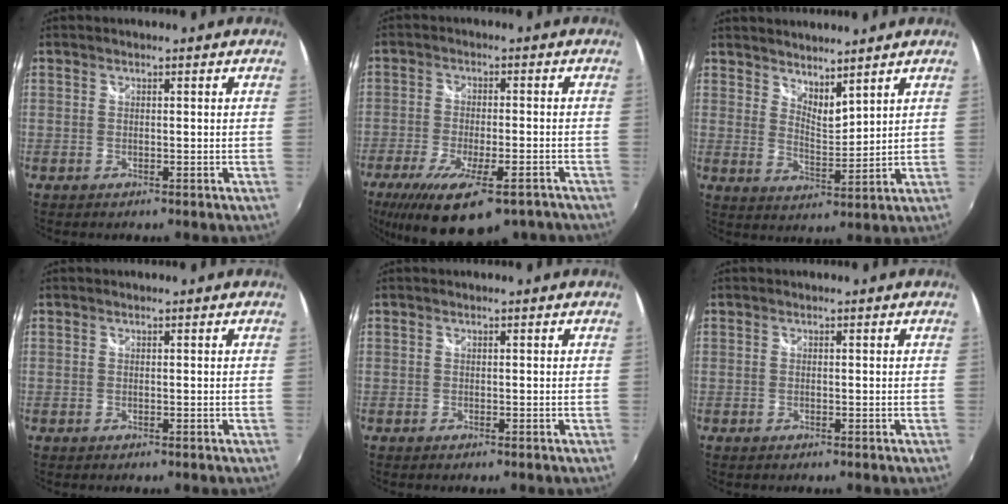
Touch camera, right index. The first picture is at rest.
{"total": 16.8, "force": [-12.4, 5.1, 10.1], "torque": [-0.198, -0.050, -0.185]}
{"total": 5.8, "force": [5.1, 1.4, 2.3], "torque": [-0.031, -0.007, 0.088]}
{"total": 0.0}
{"total": 0.0}
{"total": 0.0}